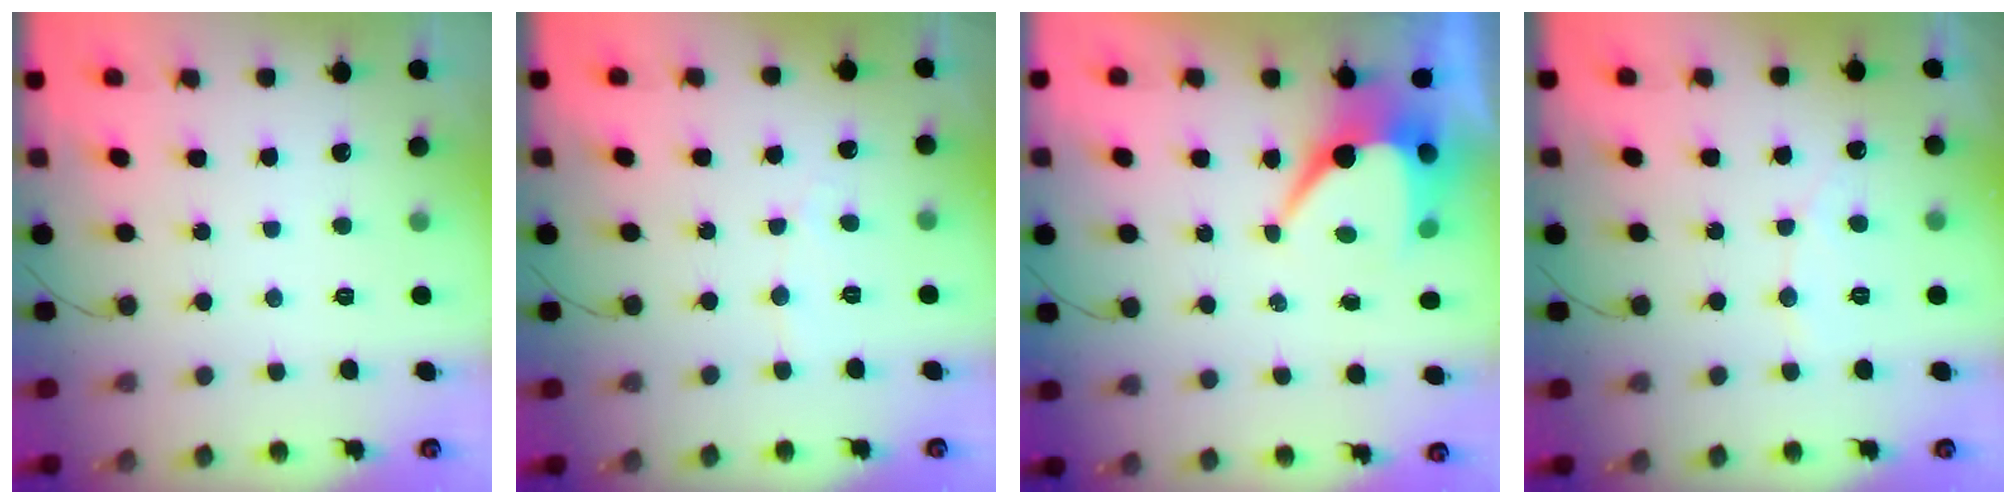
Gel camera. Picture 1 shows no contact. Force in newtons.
{"total": 2.5, "press": 2.5, "slide": 0.2}
{"total": 8.7, "press": 8.7, "slide": 0.8}
{"total": 3.8, "press": 3.8, "slide": 0.3}